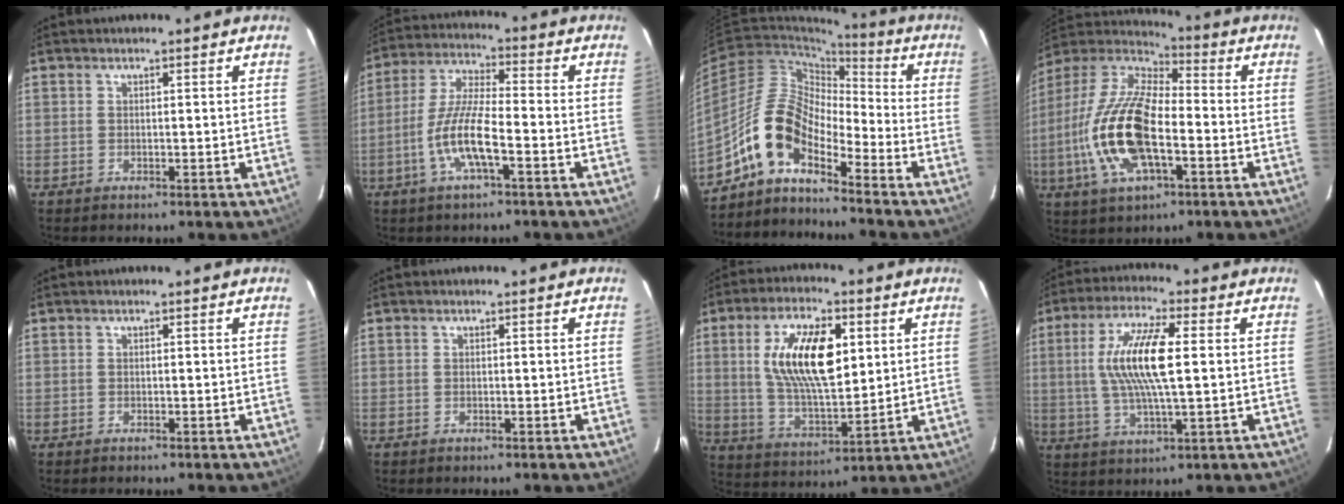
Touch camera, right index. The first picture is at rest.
{"total": 10.5, "force": [-4.3, 2.0, 9.3], "torque": [-0.197, 0.001, -0.082]}
{"total": 10.9, "force": [-7.4, 4.0, 6.9], "torque": [-0.131, 0.022, -0.157]}
{"total": 19.5, "force": [-4.8, 8.2, 17.0], "torque": [-0.360, -0.007, -0.096]}
{"total": 0.0}
{"total": 0.0}
{"total": 15.8, "force": [4.1, 6.5, 13.8], "torque": [-0.257, 0.006, 0.084]}
{"total": 12.9, "force": [1.5, 2.7, 12.5], "torque": [-0.244, 0.007, 0.028]}